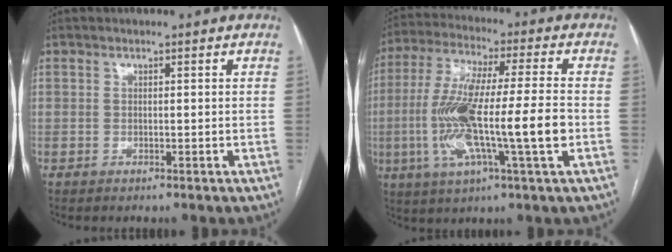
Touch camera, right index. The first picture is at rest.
{"total": 16.7, "force": [-3.0, 1.0, 16.4], "torque": [-0.322, -0.004, -0.057]}